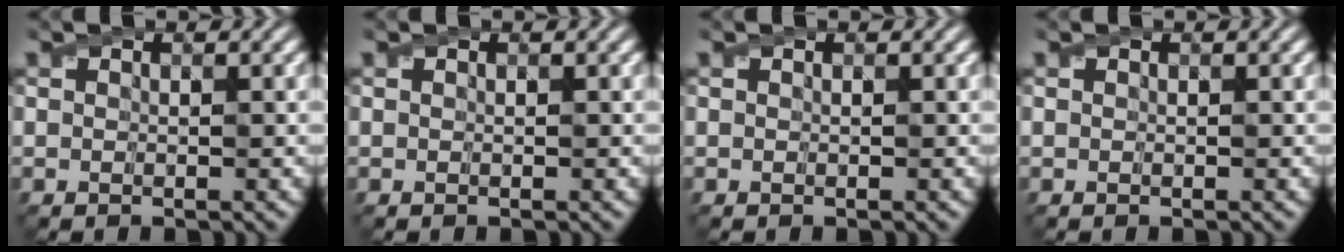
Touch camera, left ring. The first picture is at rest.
{"total": 0.0}
{"total": 0.0}
{"total": 0.0}